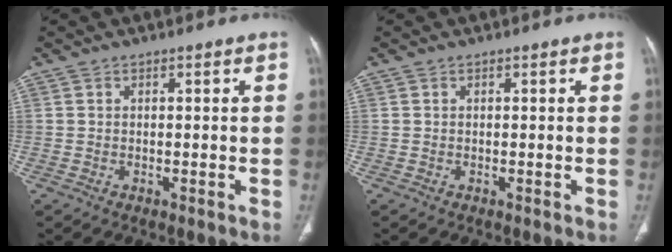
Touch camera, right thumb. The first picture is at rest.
{"total": 0.0}